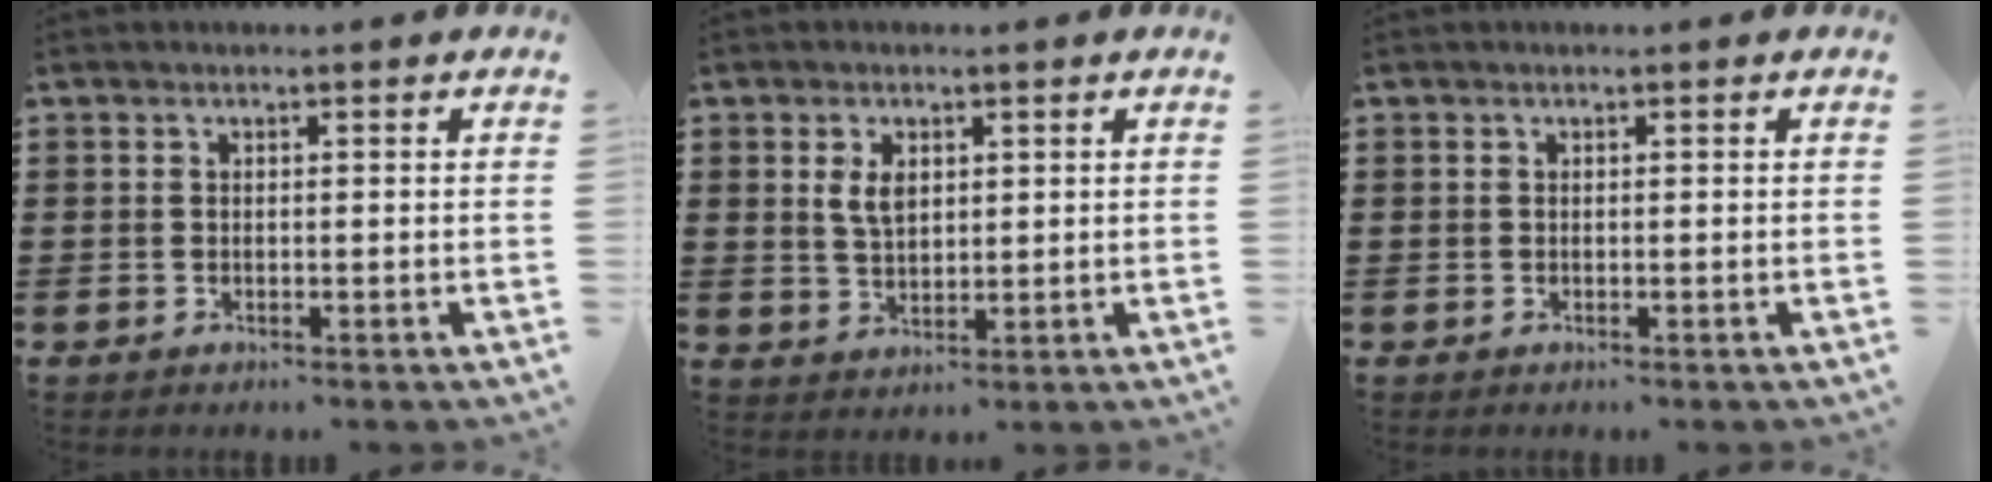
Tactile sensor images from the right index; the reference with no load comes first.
{"total": 3.6, "force": [1.2, 2.0, 2.8], "torque": [-0.053, 0.004, 0.019]}
{"total": 0.0}